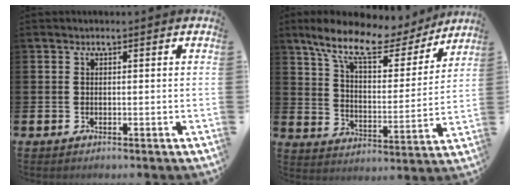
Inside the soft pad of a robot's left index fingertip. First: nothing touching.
{"total": 12.3, "force": [10.1, 3.9, 5.7], "torque": [-0.142, -0.055, 0.174]}